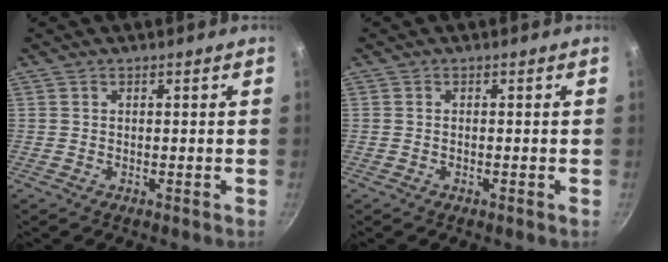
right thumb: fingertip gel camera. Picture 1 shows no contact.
{"total": 0.6, "force": [-0.3, 0.2, 0.5], "torque": [-0.009, 0.003, -0.007]}